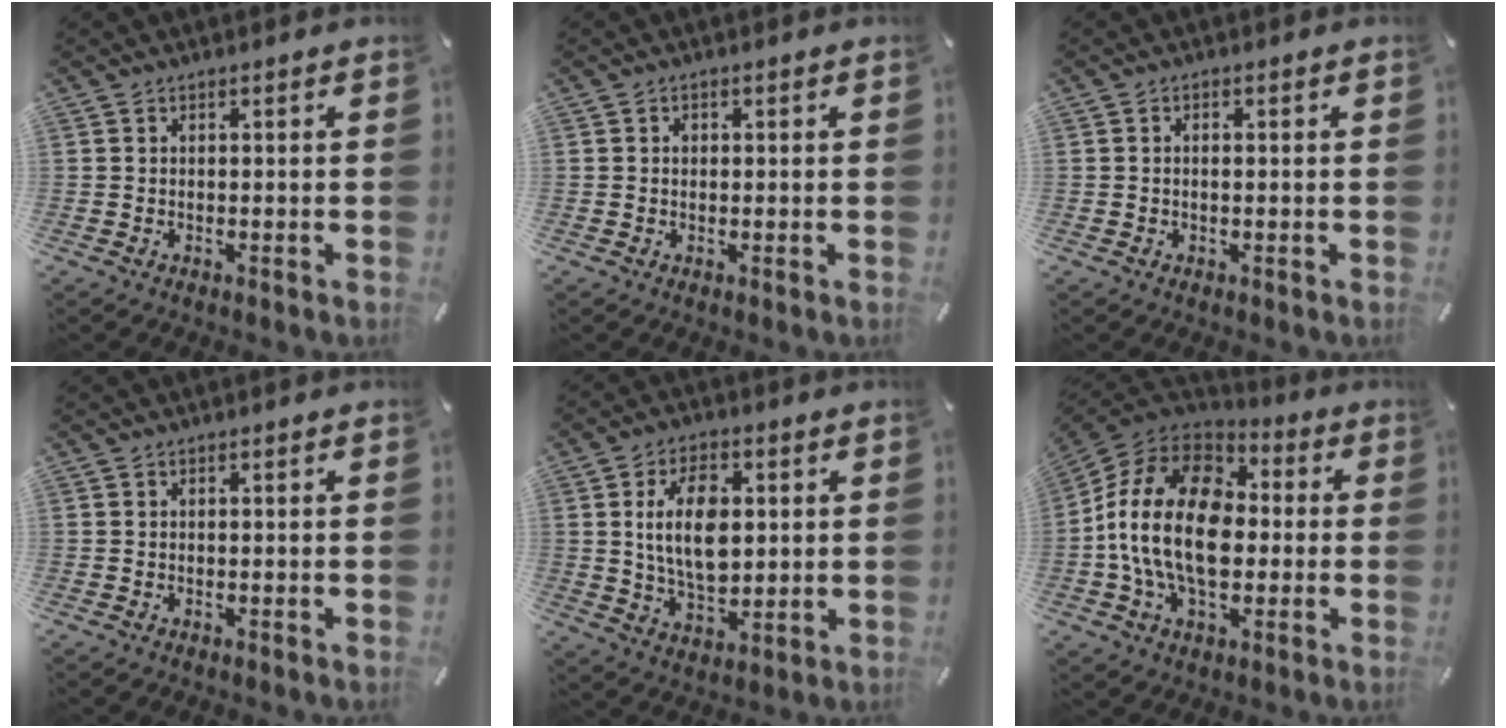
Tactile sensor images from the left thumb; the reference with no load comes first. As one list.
[{"total": 0.9, "force": [0.1, 0.8, 0.3], "torque": [-0.006, 0.004, 0.000]}, {"total": 0.9, "force": [-0.1, 0.4, 0.8], "torque": [-0.016, 0.000, -0.002]}, {"total": 0.0}, {"total": 12.7, "force": [2.2, 8.2, 9.5], "torque": [-0.188, 0.005, 0.036]}, {"total": 20.8, "force": [-1.9, 14.3, 15.1], "torque": [-0.307, 0.025, -0.035]}]